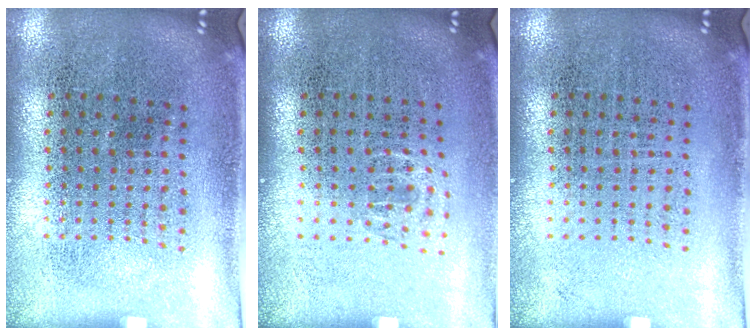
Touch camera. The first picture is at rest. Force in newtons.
{"total": 0.6, "press": 0.4, "slide": 0.4}
{"total": 0.0}